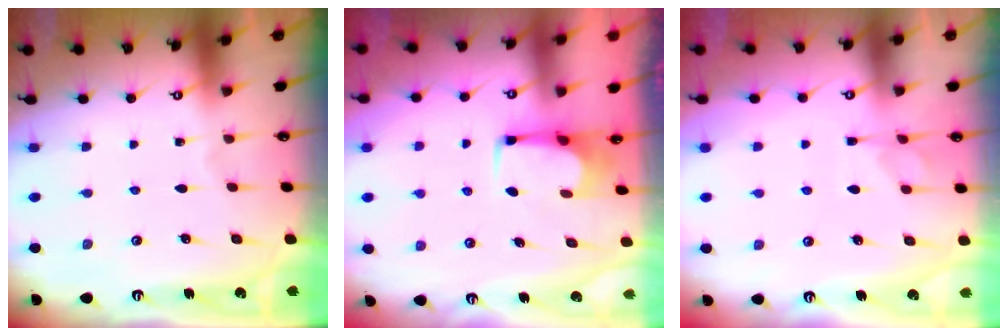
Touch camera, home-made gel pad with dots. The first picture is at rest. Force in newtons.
{"total": 2.4, "press": 2.4, "slide": 0.4}
{"total": 1.4, "press": 0.9, "slide": 1.0}